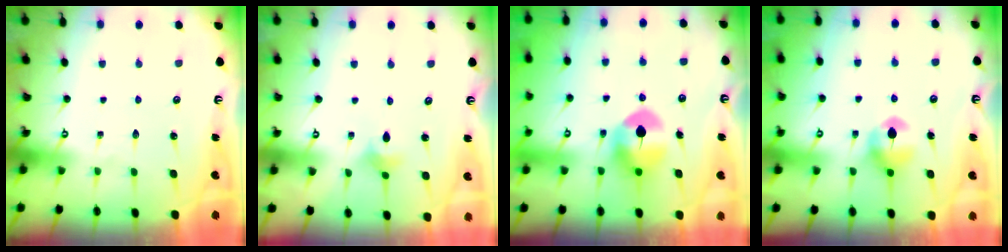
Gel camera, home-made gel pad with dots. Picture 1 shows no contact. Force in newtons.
{"total": 4.1, "press": 4.0, "slide": 0.7}
{"total": 9.1, "press": 9.1, "slide": 0.9}
{"total": 7.5, "press": 7.5, "slide": 0.4}